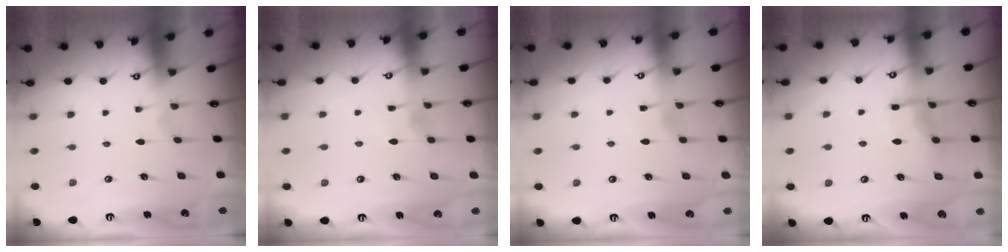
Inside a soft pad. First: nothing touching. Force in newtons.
{"total": 2.3, "press": 2.3, "slide": 0.3}
{"total": 3.2, "press": 3.2, "slide": 0.5}
{"total": 8.8, "press": 8.8, "slide": 0.8}